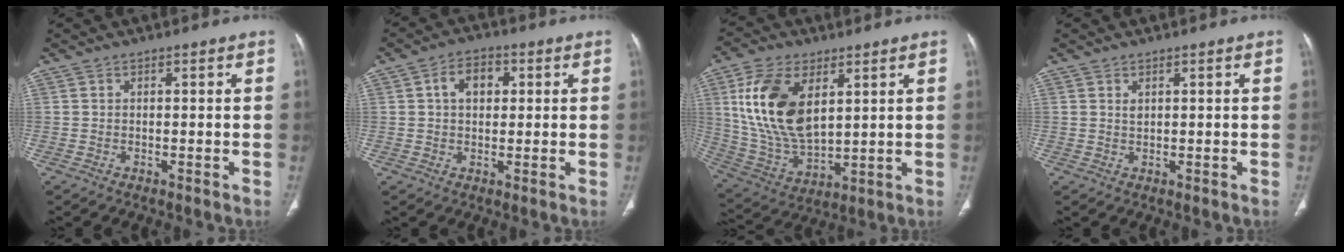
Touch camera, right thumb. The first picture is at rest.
{"total": 6.1, "force": [1.5, 4.2, 4.1], "torque": [-0.051, 0.008, 0.020]}
{"total": 17.7, "force": [5.6, 9.8, 13.6], "torque": [-0.252, -0.022, 0.117]}
{"total": 1.0, "force": [0.6, 0.5, 0.7], "torque": [-0.010, -0.003, 0.013]}